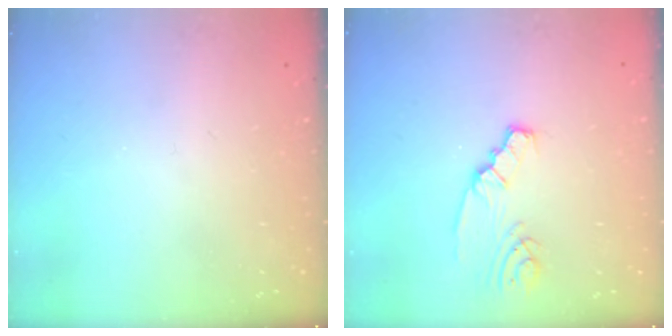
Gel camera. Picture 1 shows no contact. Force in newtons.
{"total": 2.7, "press": 2.7, "slide": 0.4}